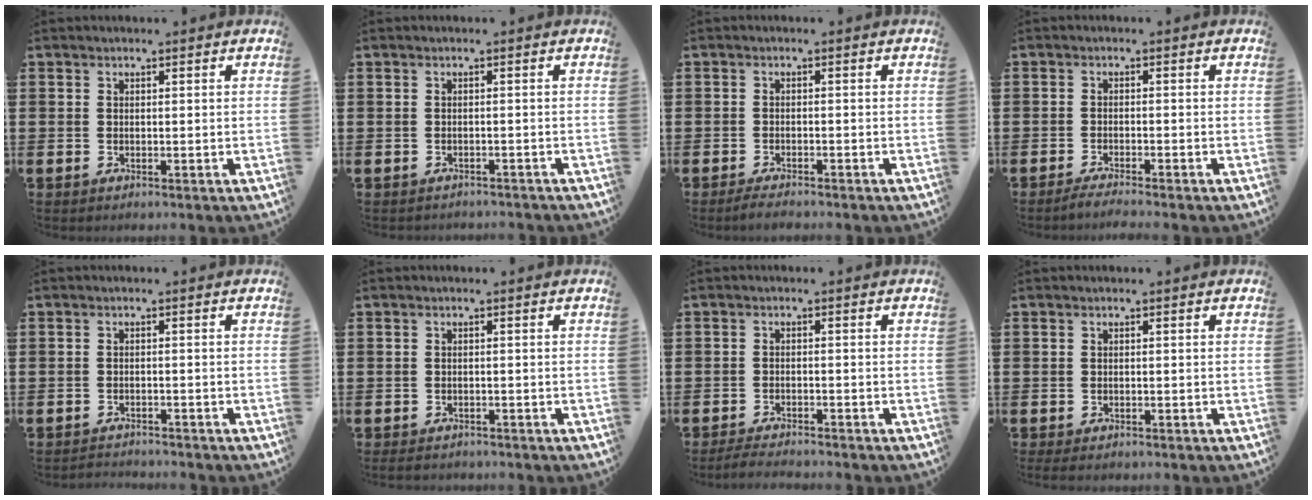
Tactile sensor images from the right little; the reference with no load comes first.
{"total": 0.7, "force": [-0.7, 0.0, -0.1], "torque": [-0.001, -0.001, -0.015]}
{"total": 1.4, "force": [-1.3, 0.1, 0.5], "torque": [-0.011, 0.001, -0.026]}
{"total": 1.6, "force": [-1.4, -0.1, 0.8], "torque": [-0.011, 0.002, -0.028]}
{"total": 1.4, "force": [-1.4, -0.1, -0.2], "torque": [0.000, 0.004, -0.031]}
{"total": 0.9, "force": [-0.9, 0.2, 0.1], "torque": [-0.006, 0.001, -0.020]}
{"total": 2.1, "force": [-2.0, 0.0, 0.4], "torque": [-0.008, 0.005, -0.042]}
{"total": 0.7, "force": [-0.6, 0.2, 0.3], "torque": [-0.007, -0.002, -0.012]}